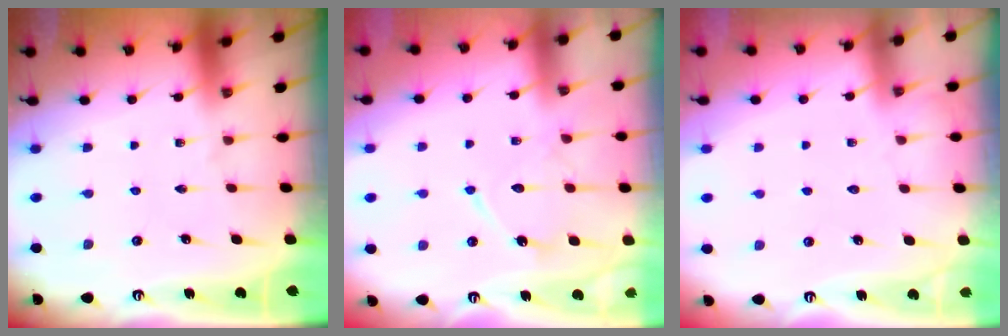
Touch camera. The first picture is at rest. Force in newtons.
{"total": 12.1, "press": 12.0, "slide": 1.0}
{"total": 2.9, "press": 2.8, "slide": 0.4}